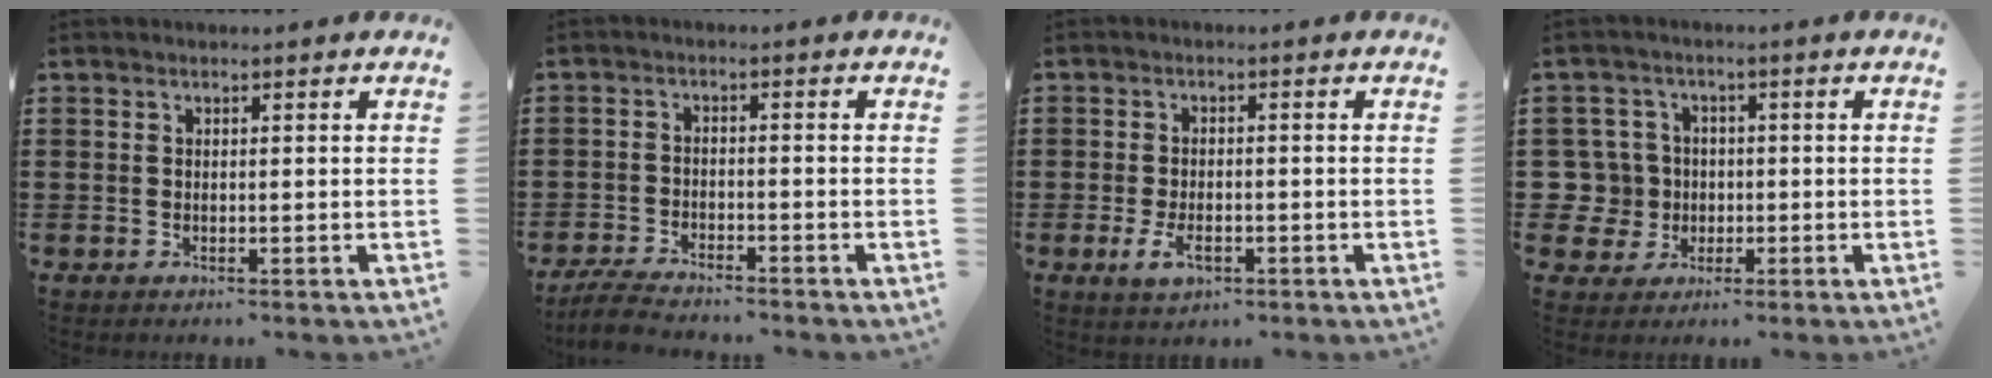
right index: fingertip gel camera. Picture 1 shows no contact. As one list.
[{"total": 3.8, "force": [-3.7, 0.3, 0.7], "torque": [-0.027, -0.001, -0.080]}, {"total": 3.7, "force": [-1.4, 1.9, 2.8], "torque": [-0.064, -0.004, -0.029]}, {"total": 6.1, "force": [-0.5, 5.9, 1.4], "torque": [-0.071, 0.010, -0.012]}]